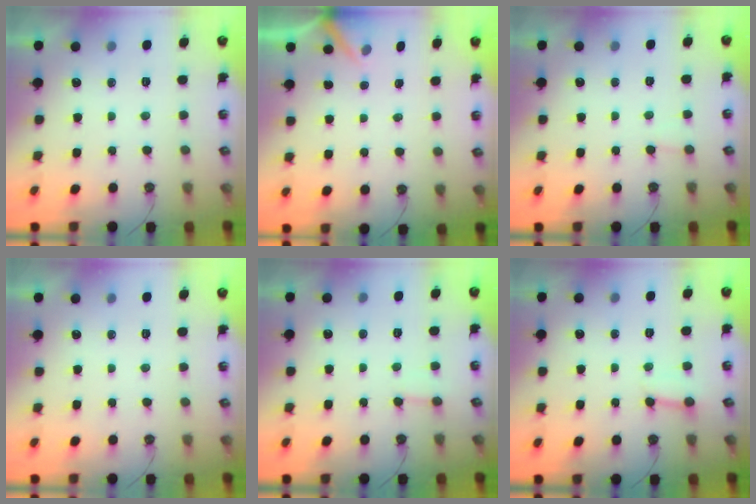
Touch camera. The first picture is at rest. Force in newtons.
{"total": 3.3, "press": 3.2, "slide": 0.3}
{"total": 2.9, "press": 2.9, "slide": 0.2}
{"total": 0.0}
{"total": 2.4, "press": 2.4, "slide": 0.3}
{"total": 2.7, "press": 2.7, "slide": 0.1}